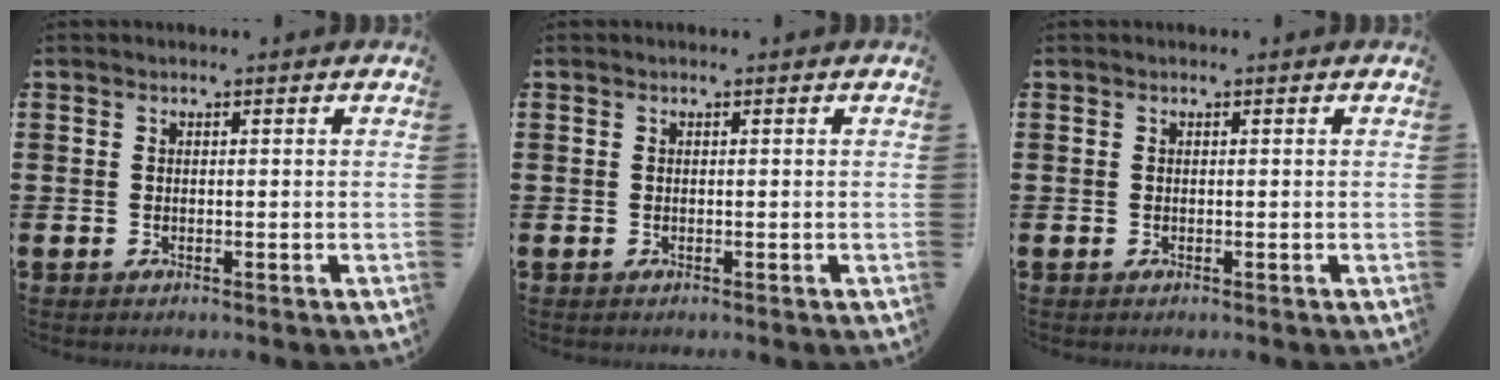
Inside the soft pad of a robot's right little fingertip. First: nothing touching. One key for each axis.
{"total": 0.0}
{"total": 0.0}